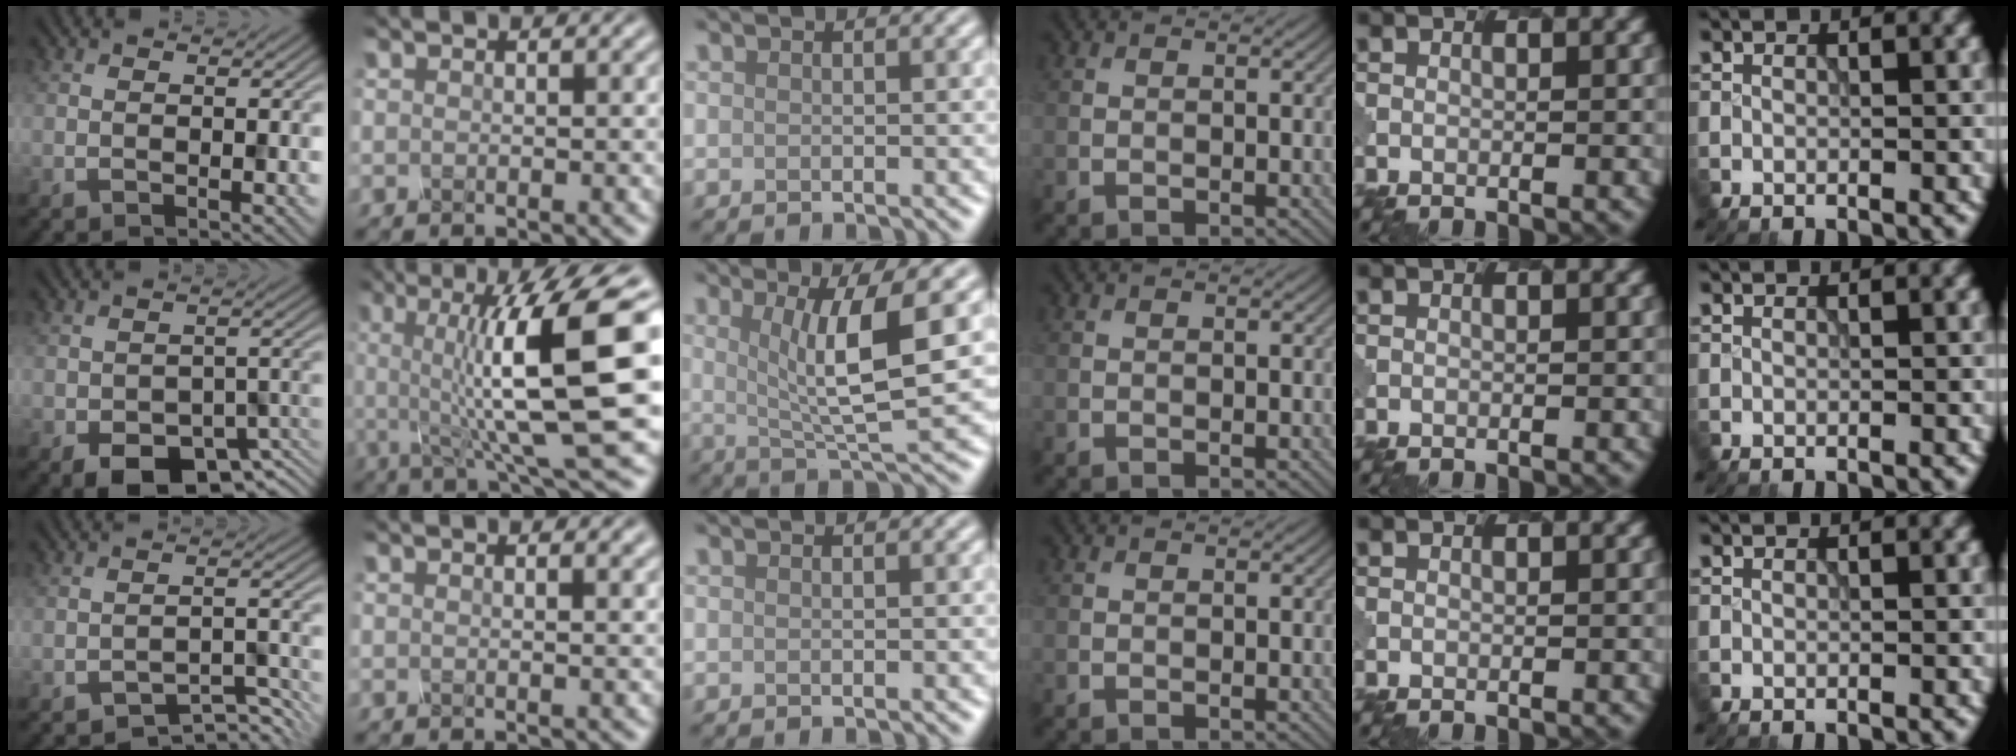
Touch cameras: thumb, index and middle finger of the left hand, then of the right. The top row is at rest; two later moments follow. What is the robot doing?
{"motion": "shake", "object": "salt shaker"}